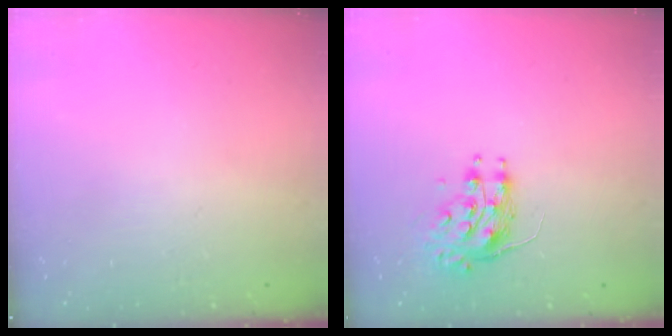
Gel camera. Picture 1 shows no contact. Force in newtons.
{"total": 8.1, "press": 8.1, "slide": 0.1}